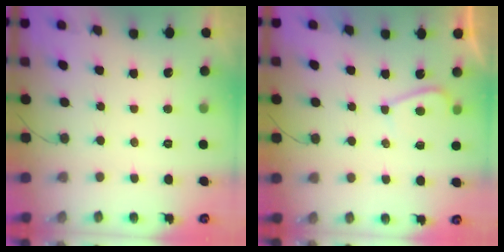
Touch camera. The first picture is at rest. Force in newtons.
{"total": 3.2, "press": 3.1, "slide": 0.7}